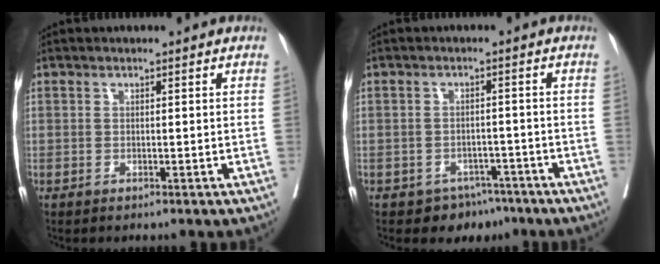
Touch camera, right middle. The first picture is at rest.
{"total": 4.5, "force": [-3.3, 3.0, 0.3], "torque": [0.011, 0.012, -0.043]}